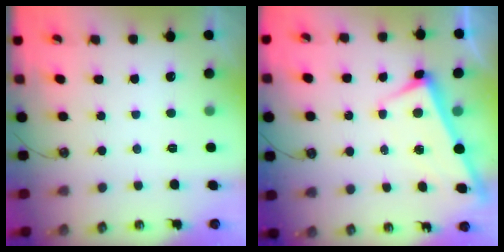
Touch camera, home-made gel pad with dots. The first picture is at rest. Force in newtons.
{"total": 2.6, "press": 2.6, "slide": 0.4}